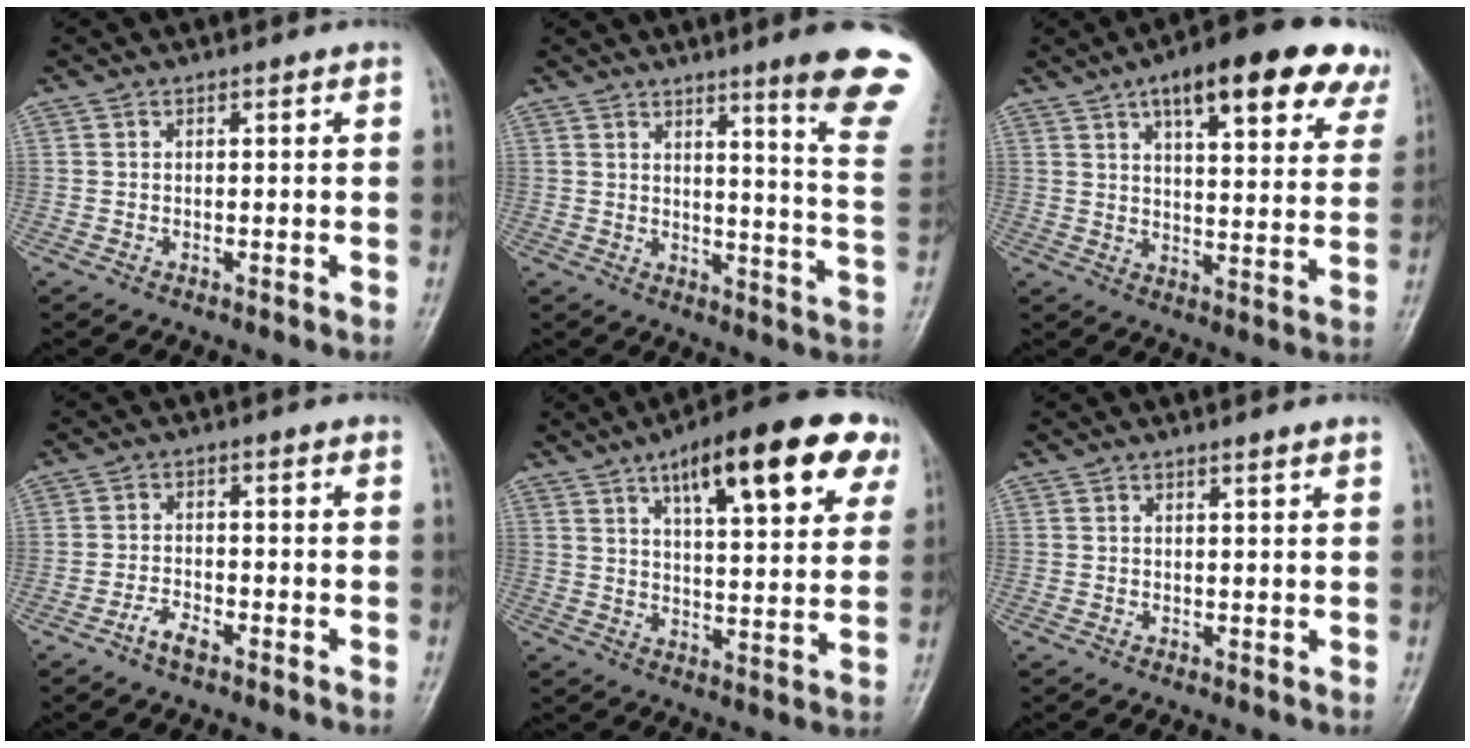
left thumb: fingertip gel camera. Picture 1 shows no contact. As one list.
[{"total": 15.9, "force": [10.4, 0.4, 12.0], "torque": [-0.128, -0.073, 0.121]}, {"total": 21.5, "force": [12.6, 7.3, 15.8], "torque": [-0.185, -0.020, 0.163]}, {"total": 3.2, "force": [-2.3, 1.1, 2.0], "torque": [-0.044, 0.014, -0.045]}, {"total": 19.2, "force": [9.8, 6.1, 15.3], "torque": [-0.188, -0.018, 0.139]}, {"total": 1.3, "force": [1.0, -0.2, 0.7], "torque": [-0.011, -0.005, 0.017]}]